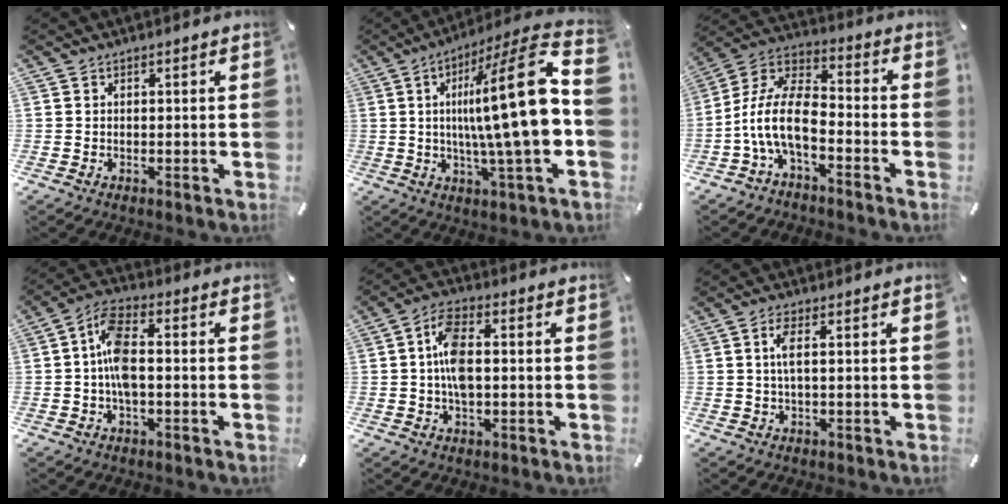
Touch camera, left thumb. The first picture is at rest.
{"total": 25.0, "force": [0.6, 3.9, 24.7], "torque": [-0.407, -0.011, -0.008]}
{"total": 12.7, "force": [-5.9, 6.1, 9.4], "torque": [-0.203, 0.013, -0.111]}
{"total": 8.6, "force": [-1.1, 4.0, 7.5], "torque": [-0.163, 0.004, -0.023]}
{"total": 8.1, "force": [0.0, 4.2, 7.0], "torque": [-0.138, 0.005, -0.004]}
{"total": 3.7, "force": [0.5, 0.6, 3.6], "torque": [-0.070, 0.000, 0.007]}